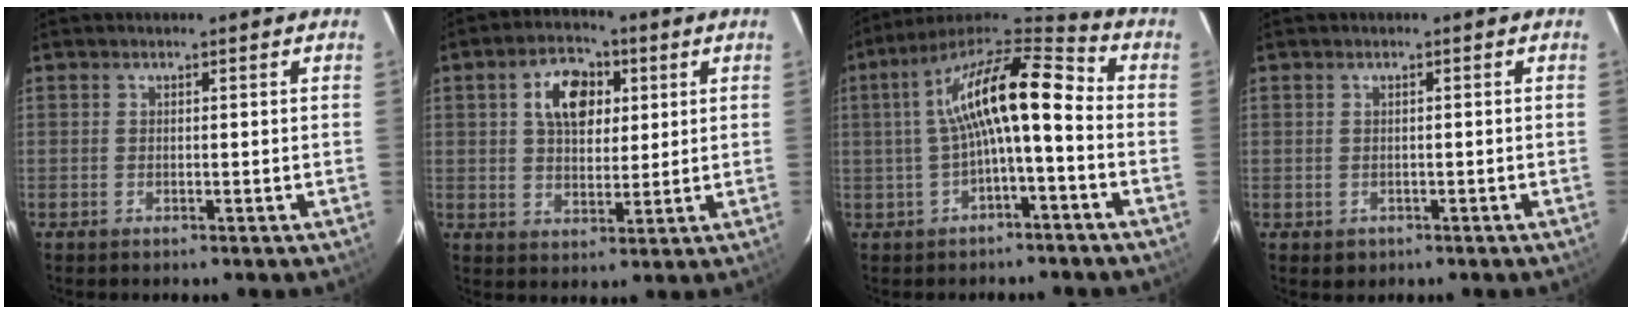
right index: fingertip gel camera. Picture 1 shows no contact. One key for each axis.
{"total": 8.9, "fx": 2.8, "fy": 5.7, "fz": 6.2, "tx": -0.103, "ty": 0.025, "tz": 0.049}
{"total": 14.0, "fx": -0.8, "fy": 3.5, "fz": 13.6, "tx": -0.250, "ty": 0.032, "tz": -0.018}
{"total": 1.7, "fx": -0.4, "fy": 1.6, "fz": 0.3, "tx": -0.004, "ty": 0.000, "tz": 0.002}